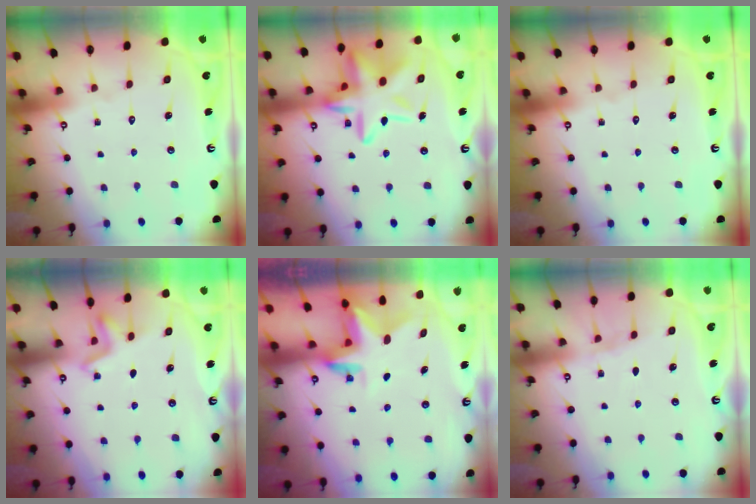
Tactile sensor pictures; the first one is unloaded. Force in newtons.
{"total": 18.5, "press": 18.4, "slide": 1.9}
{"total": 0.0}
{"total": 2.8, "press": 2.4, "slide": 1.4}
{"total": 3.2, "press": 3.2, "slide": 0.2}
{"total": 2.9, "press": 2.8, "slide": 0.7}